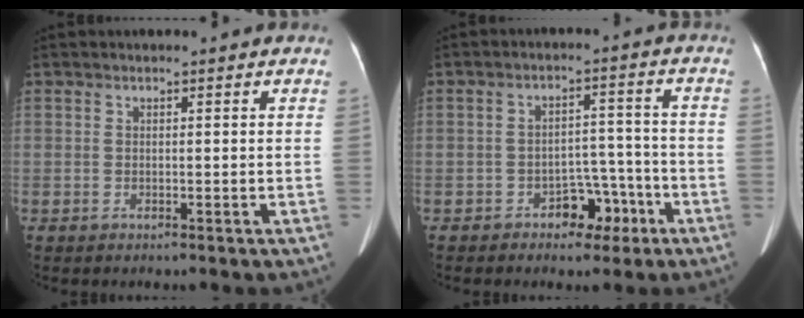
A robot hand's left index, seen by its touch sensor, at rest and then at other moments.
{"total": 5.6, "force": [-3.4, 3.4, 3.0], "torque": [-0.038, 0.025, -0.047]}